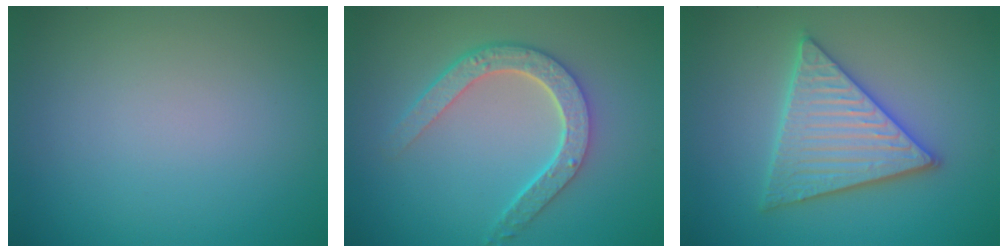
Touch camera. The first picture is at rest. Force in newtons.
{"total": 4.5, "press": 3.6, "slide": 2.7}
{"total": 5.6, "press": 5.6, "slide": 0.7}